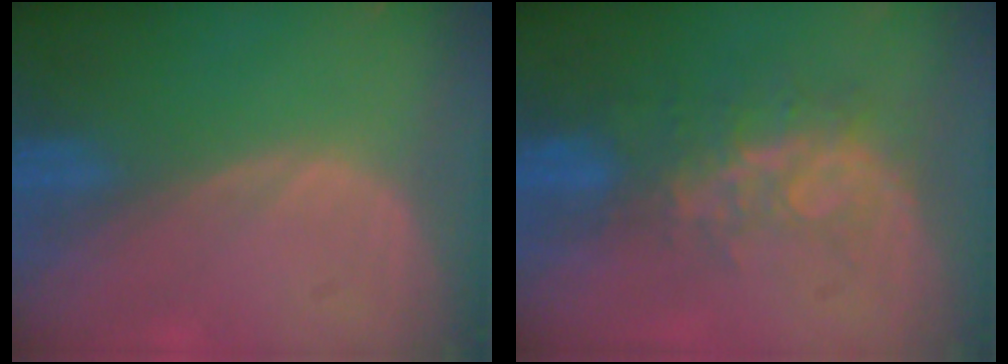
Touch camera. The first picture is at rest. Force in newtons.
{"total": 8.5, "press": 7.0, "slide": 4.8}